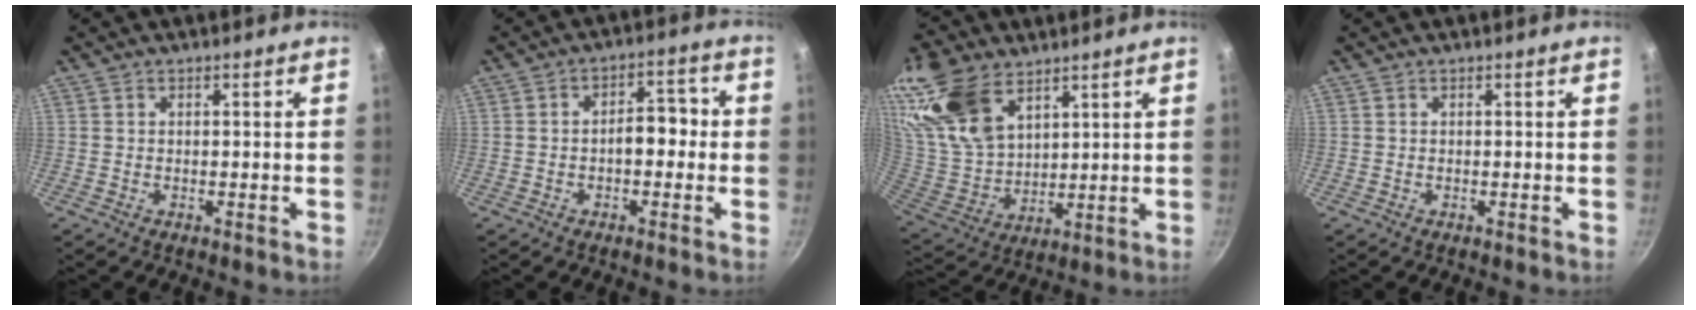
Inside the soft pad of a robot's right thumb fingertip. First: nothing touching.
{"total": 5.8, "force": [-0.8, 3.4, 4.6], "torque": [-0.036, 0.025, -0.019]}
{"total": 19.8, "force": [11.3, 11.5, 11.4], "torque": [-0.229, -0.030, 0.236]}
{"total": 0.0}